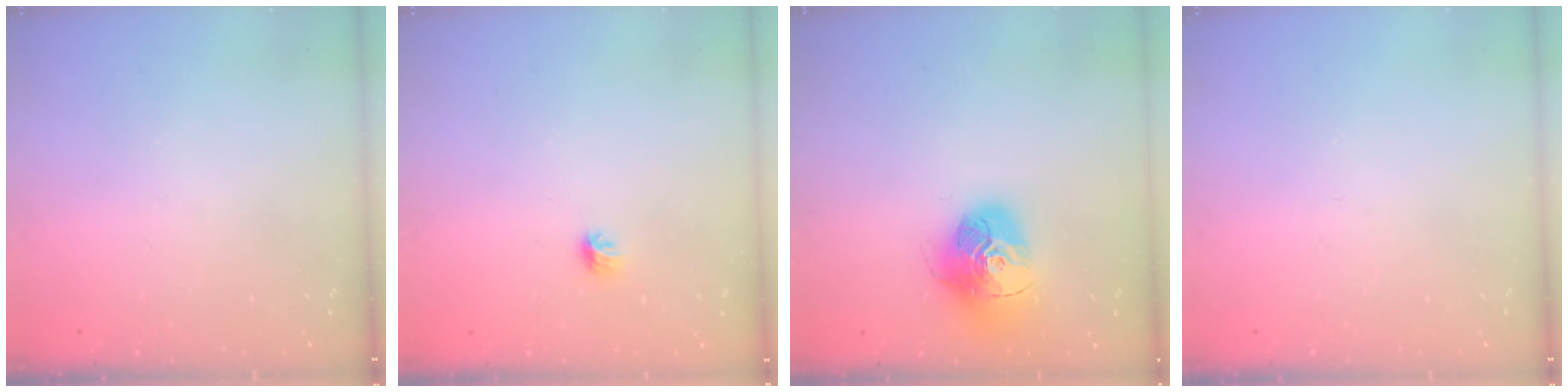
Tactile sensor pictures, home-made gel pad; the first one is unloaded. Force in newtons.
{"total": 4.2, "press": 4.1, "slide": 1.0}
{"total": 16.5, "press": 16.4, "slide": 1.5}
{"total": 0.0}